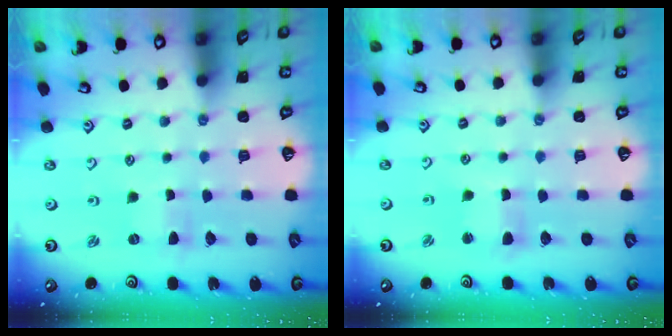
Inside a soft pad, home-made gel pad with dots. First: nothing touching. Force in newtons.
{"total": 3.3, "press": 3.2, "slide": 0.4}